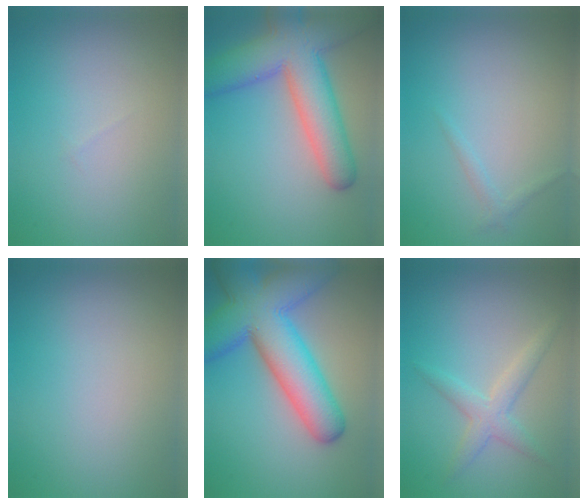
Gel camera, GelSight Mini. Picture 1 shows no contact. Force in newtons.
{"total": 9.6, "press": 9.6, "slide": 0.6}
{"total": 0.9, "press": 0.9, "slide": 0.1}
{"total": 0.0}
{"total": 11.3, "press": 11.3, "slide": 0.6}
{"total": 1.7, "press": 1.7, "slide": 0.2}